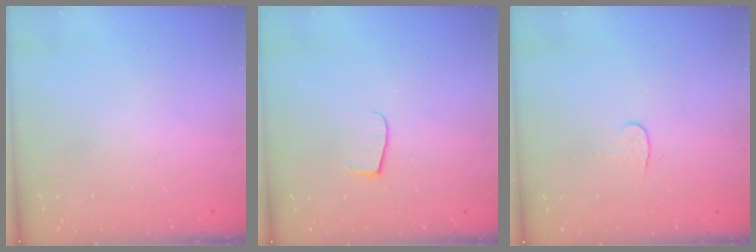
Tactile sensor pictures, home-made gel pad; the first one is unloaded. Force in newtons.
{"total": 5.3, "press": 5.2, "slide": 0.4}
{"total": 3.9, "press": 3.9, "slide": 0.2}